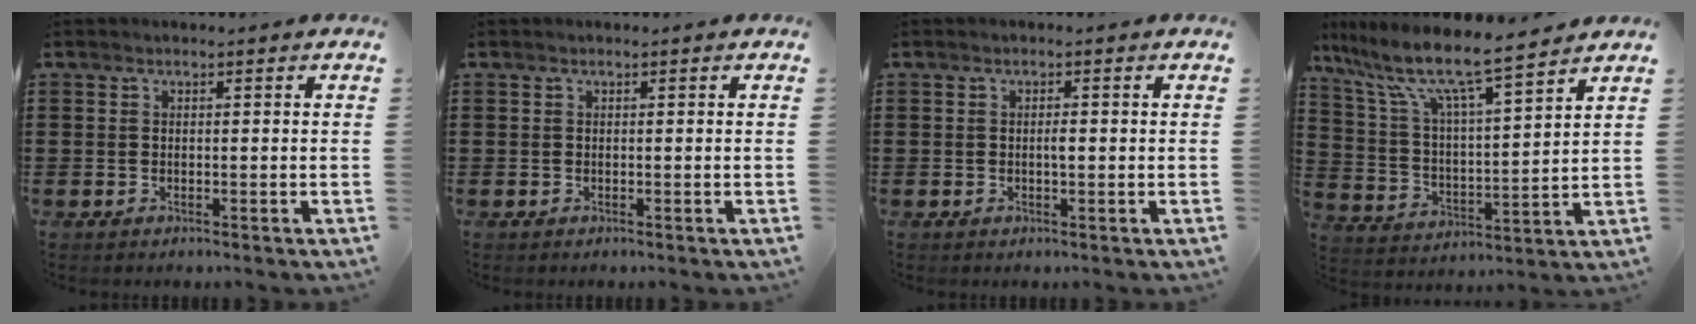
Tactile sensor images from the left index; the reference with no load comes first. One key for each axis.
{"total": 0.0}
{"total": 1.4, "fx": 0.0, "fy": 0.4, "fz": 1.3, "tx": -0.026, "ty": -0.001, "tz": 0.000}
{"total": 8.9, "fx": 7.5, "fy": 0.5, "fz": 4.6, "tx": -0.122, "ty": -0.048, "tz": 0.122}